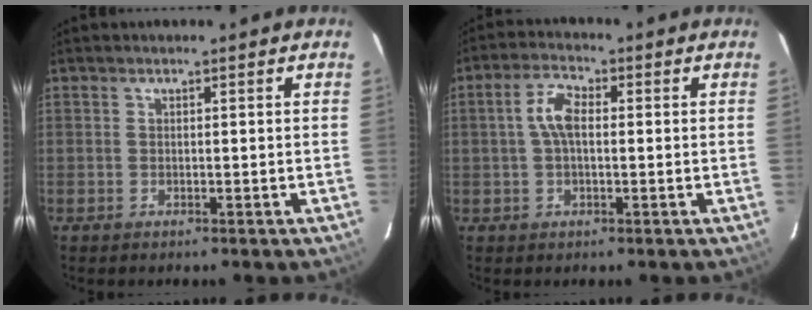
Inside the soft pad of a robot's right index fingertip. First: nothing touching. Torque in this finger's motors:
{"motor_torque": [0.69, 0.07, 0.49, 0.10]}